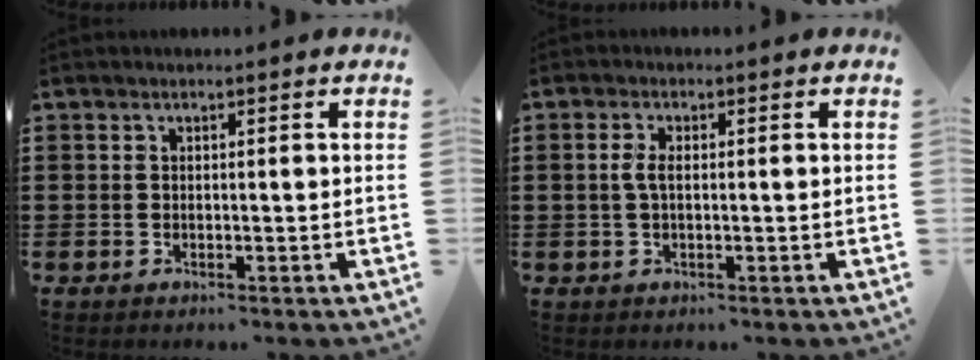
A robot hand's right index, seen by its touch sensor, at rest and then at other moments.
{"total": 2.5, "force": [0.0, 0.9, 2.3], "torque": [-0.059, -0.003, -0.007]}